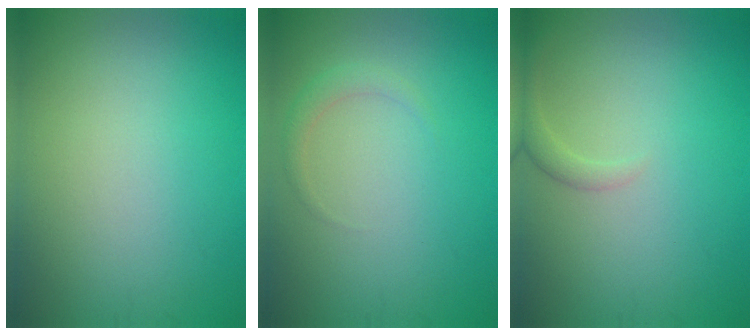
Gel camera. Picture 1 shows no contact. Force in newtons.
{"total": 1.2, "press": 1.2, "slide": 0.0}
{"total": 1.5, "press": 1.5, "slide": 0.2}